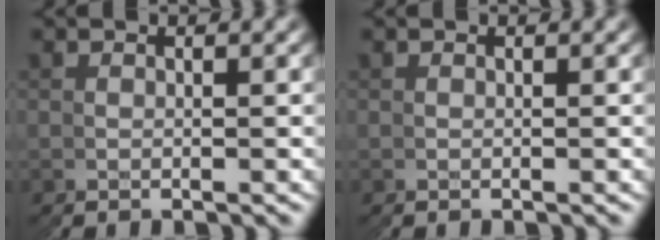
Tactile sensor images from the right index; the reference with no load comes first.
{"total": 0.0}